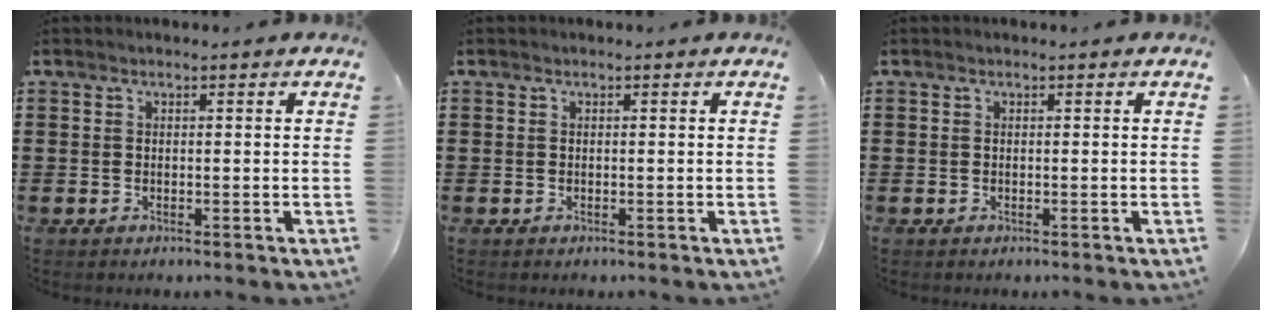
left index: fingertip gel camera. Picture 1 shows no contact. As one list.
[{"total": 0.0}, {"total": 0.0}]